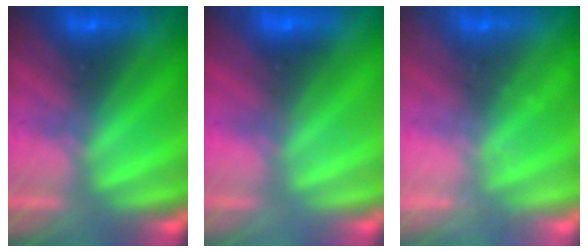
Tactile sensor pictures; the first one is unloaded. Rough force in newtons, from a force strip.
{"total": 2.0}
{"total": 2.1}